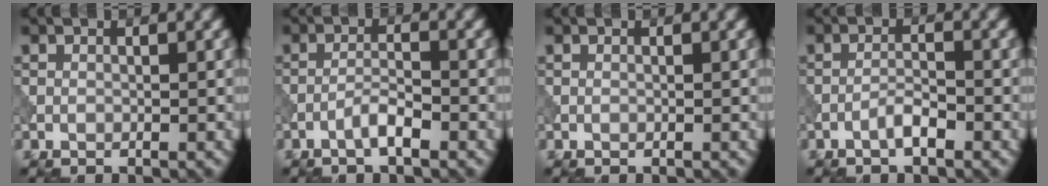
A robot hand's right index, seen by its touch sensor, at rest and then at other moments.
{"total": 2.0, "force": [-1.3, 0.3, 1.6], "torque": [-0.031, 0.011, -0.028]}
{"total": 0.0}
{"total": 1.7, "force": [-1.1, 0.3, 1.3], "torque": [-0.025, 0.009, -0.023]}